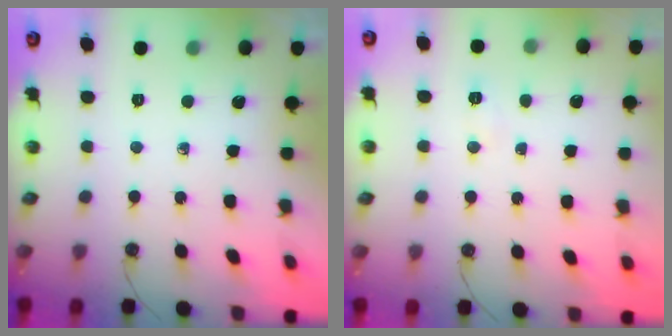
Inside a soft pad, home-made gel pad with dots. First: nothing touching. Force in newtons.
{"total": 4.9, "press": 4.9, "slide": 0.5}